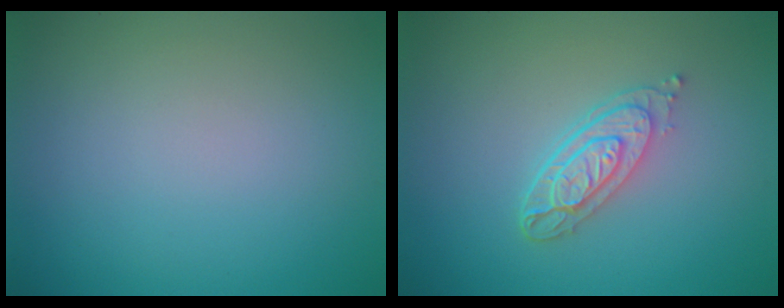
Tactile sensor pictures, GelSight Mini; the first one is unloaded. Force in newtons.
{"total": 3.5, "press": 2.7, "slide": 2.2}